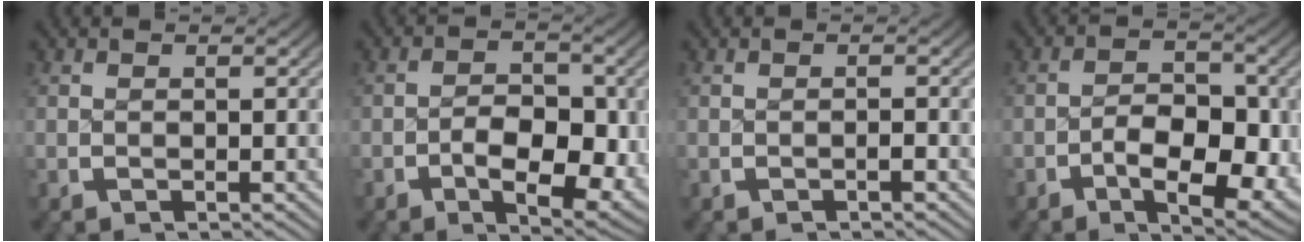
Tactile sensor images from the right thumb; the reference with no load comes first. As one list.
[{"total": 7.7, "force": [-1.4, 4.5, 6.1], "torque": [-0.103, -0.033, -0.012]}, {"total": 0.5, "force": [-0.5, 0.0, 0.2], "torque": [-0.004, 0.002, -0.009]}, {"total": 8.7, "force": [-1.8, 5.0, 6.8], "torque": [-0.114, -0.036, -0.018]}]